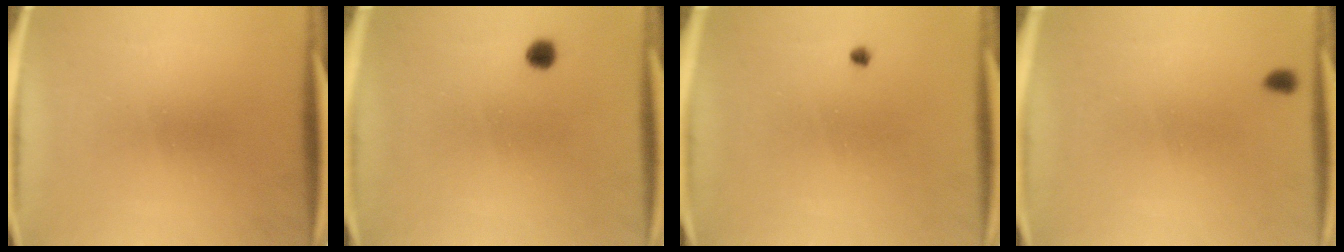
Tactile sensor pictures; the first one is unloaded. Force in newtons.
{"total": 1.8}
{"total": 0.6}
{"total": 0.7}